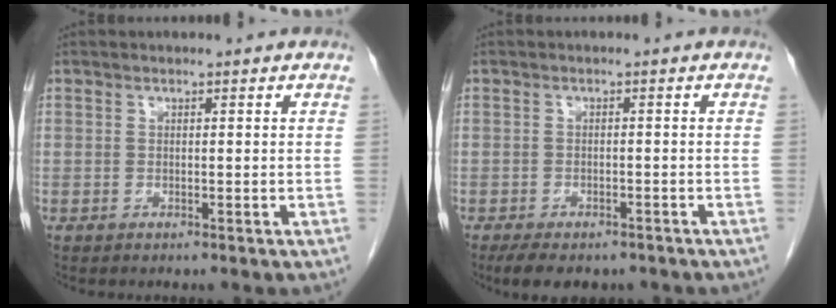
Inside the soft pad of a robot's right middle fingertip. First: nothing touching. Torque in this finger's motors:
{"motor_torque": [0.82, -0.57, 0.06, 0.02]}